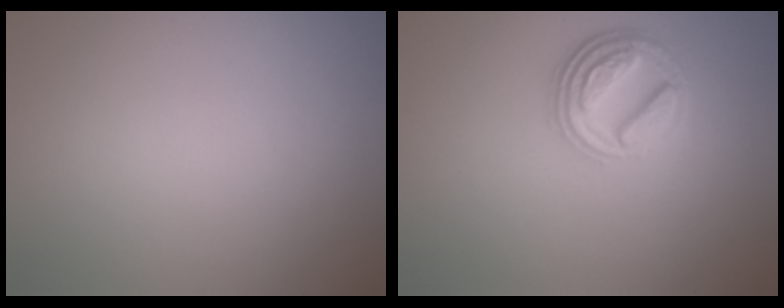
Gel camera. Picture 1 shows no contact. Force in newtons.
{"total": 4.5, "press": 3.4, "slide": 2.9}